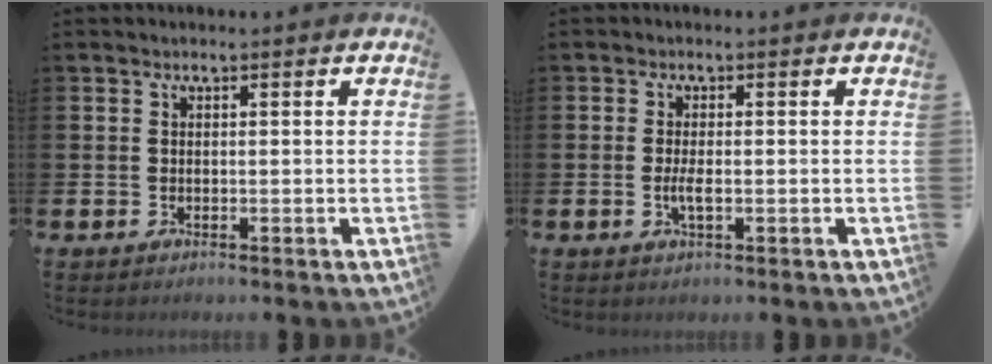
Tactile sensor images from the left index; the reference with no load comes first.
{"total": 1.9, "force": [-0.3, 0.6, 1.8], "torque": [-0.042, 0.003, -0.004]}